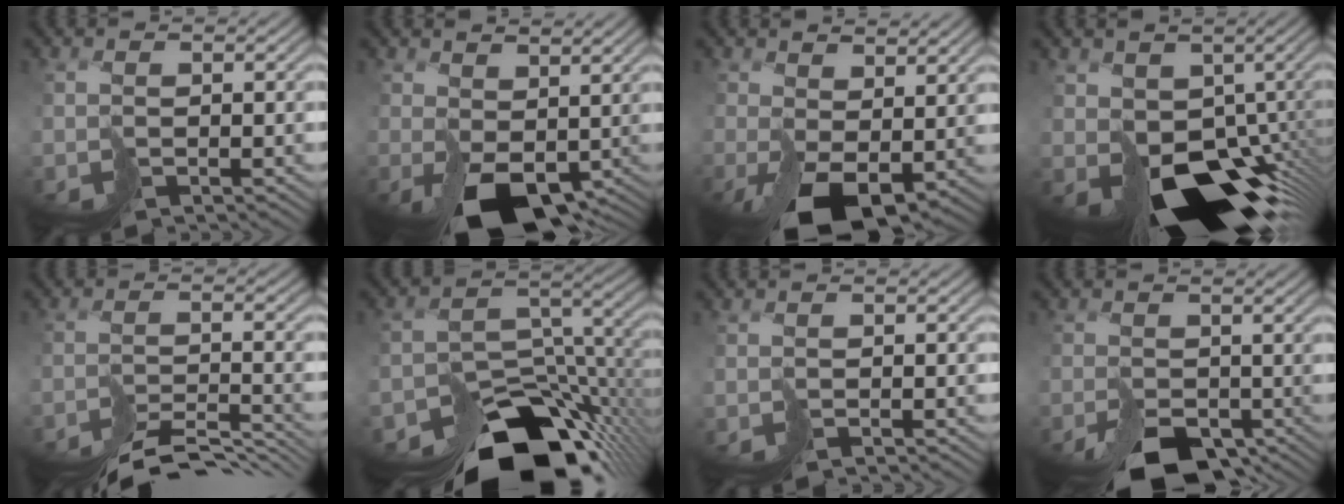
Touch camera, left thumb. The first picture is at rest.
{"total": 7.8, "force": [0.0, 4.9, 6.0], "torque": [-0.119, -0.018, 0.015]}
{"total": 6.9, "force": [-0.4, 3.6, 5.9], "torque": [-0.114, -0.017, 0.002]}
{"total": 13.9, "force": [-4.3, 9.0, 9.6], "torque": [-0.182, -0.042, -0.038]}
{"total": 8.7, "force": [-8.4, 1.0, 2.2], "torque": [-0.023, 0.000, -0.116]}
{"total": 14.9, "force": [-11.4, 6.7, 6.8], "torque": [-0.117, -0.034, -0.161]}
{"total": 1.4, "force": [-1.4, 0.0, 0.2], "torque": [0.003, 0.001, -0.026]}
{"total": 5.9, "force": [-4.3, 2.8, 2.8], "torque": [-0.031, -0.015, -0.063]}